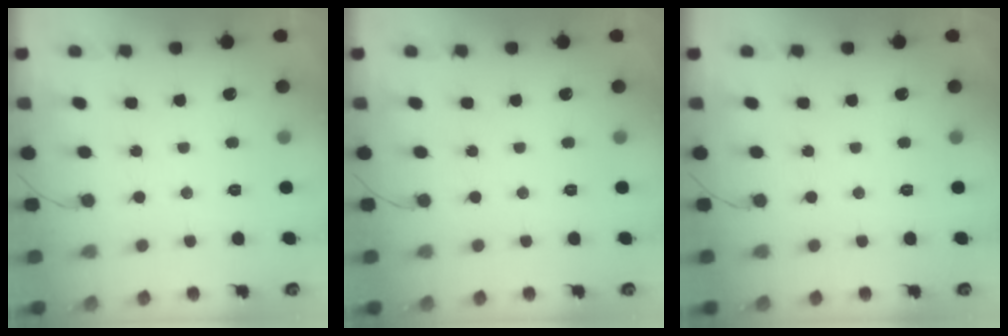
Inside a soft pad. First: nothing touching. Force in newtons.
{"total": 0.0}
{"total": 0.0}